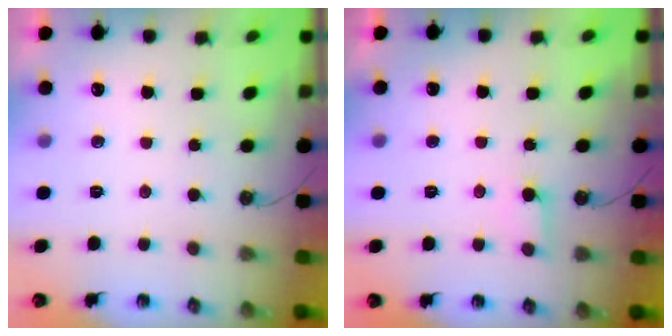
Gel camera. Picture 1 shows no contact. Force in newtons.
{"total": 4.3, "press": 4.2, "slide": 0.3}